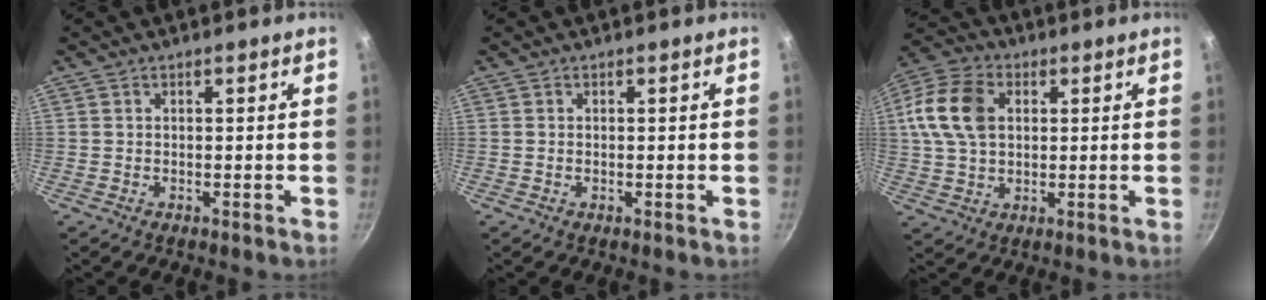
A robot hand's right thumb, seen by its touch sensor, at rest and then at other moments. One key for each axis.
{"total": 0.0}
{"total": 12.7, "fx": 2.6, "fy": 8.8, "fz": 8.8, "tx": -0.159, "ty": 0.011, "tz": 0.037}